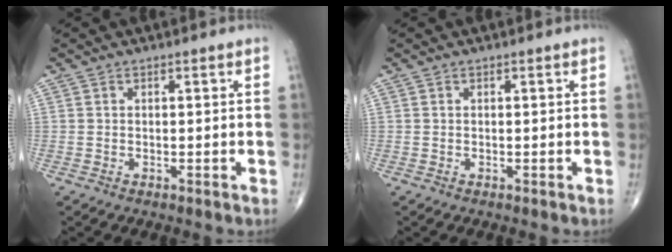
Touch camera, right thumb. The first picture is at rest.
{"total": 0.0}